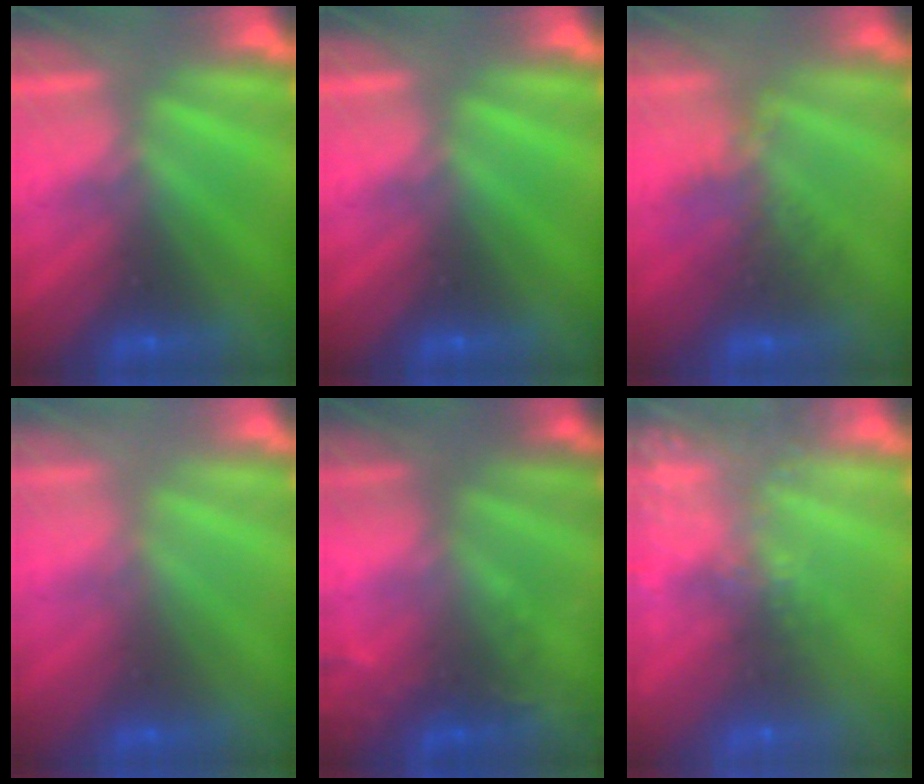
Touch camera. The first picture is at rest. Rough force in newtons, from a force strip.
{"total": 0.0}
{"total": 2.4}
{"total": 2.9}
{"total": 2.2}
{"total": 8.6}